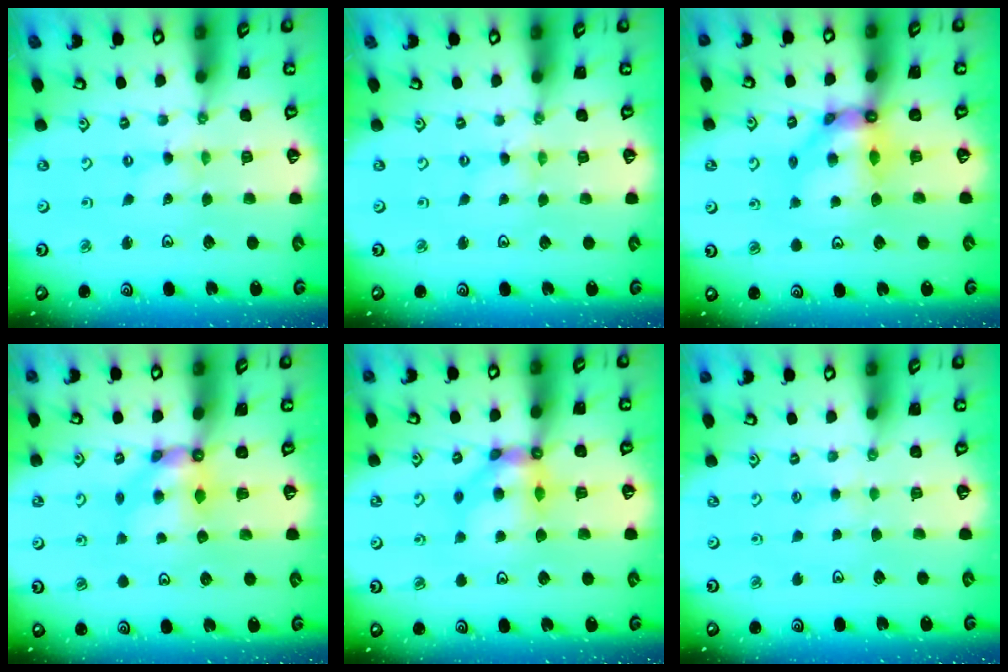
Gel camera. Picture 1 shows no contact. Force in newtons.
{"total": 0.0}
{"total": 9.7, "press": 9.7, "slide": 1.0}
{"total": 6.5, "press": 6.5, "slide": 0.3}
{"total": 9.0, "press": 9.0, "slide": 1.0}
{"total": 2.0, "press": 1.9, "slide": 0.4}